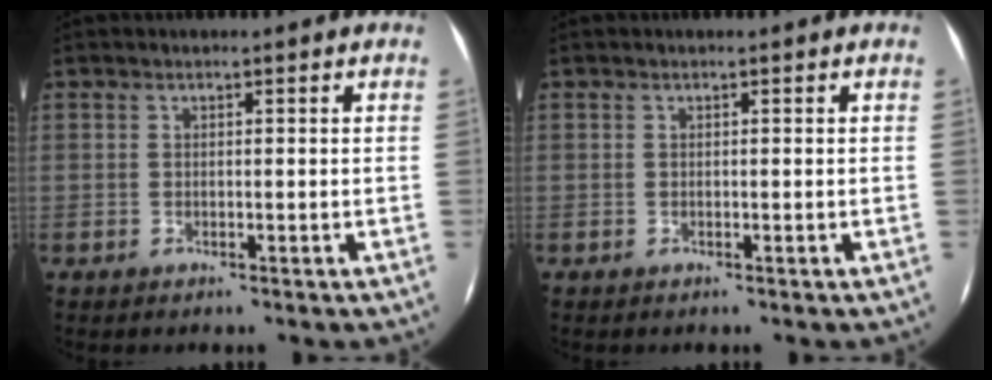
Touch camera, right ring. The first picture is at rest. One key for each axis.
{"total": 0.0}